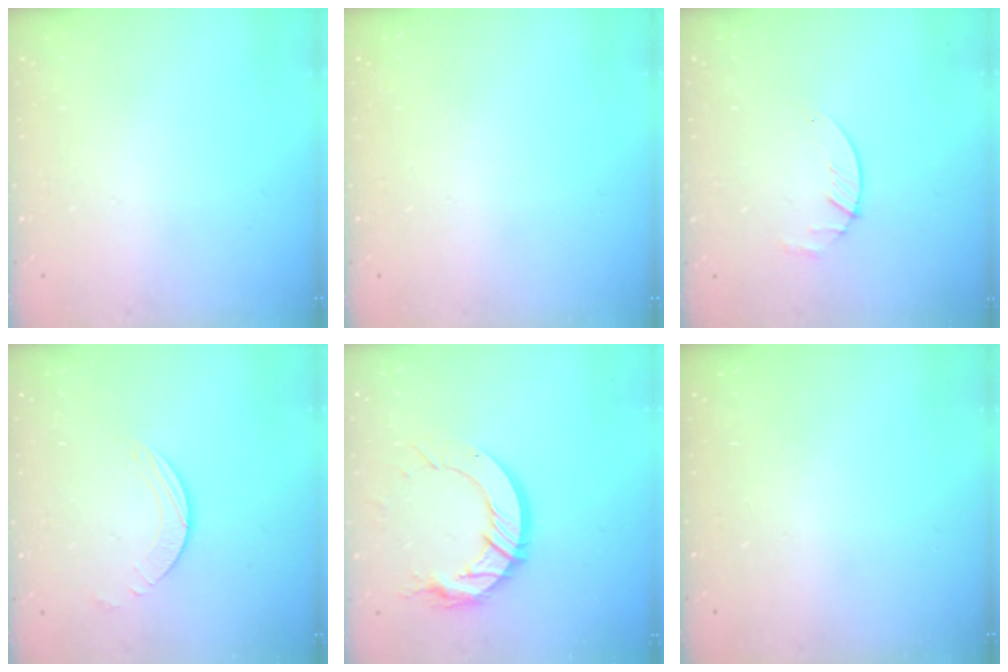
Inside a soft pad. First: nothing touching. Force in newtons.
{"total": 0.0}
{"total": 2.9, "press": 2.9, "slide": 0.4}
{"total": 2.0, "press": 1.9, "slide": 0.3}
{"total": 13.6, "press": 13.6, "slide": 1.2}
{"total": 0.0}